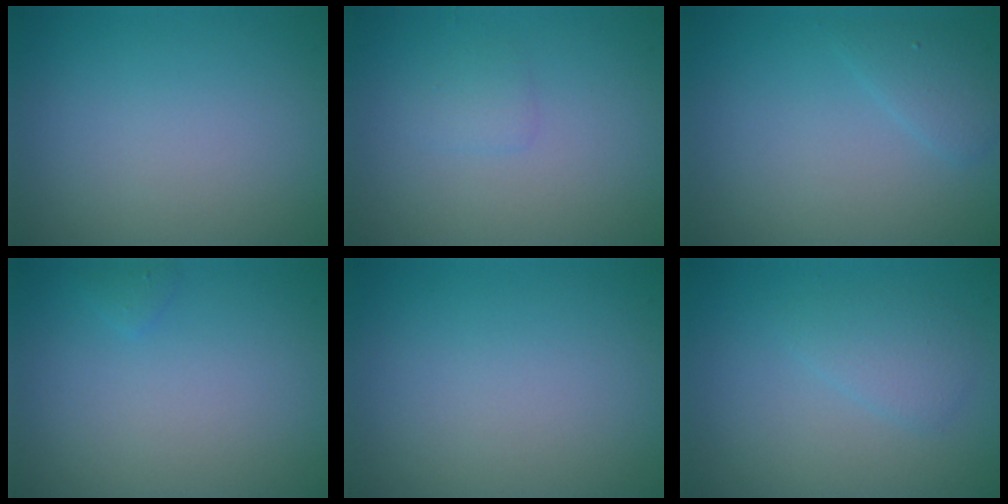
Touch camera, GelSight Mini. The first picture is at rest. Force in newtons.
{"total": 1.0, "press": 1.0, "slide": 0.0}
{"total": 1.5, "press": 1.5, "slide": 0.1}
{"total": 0.6, "press": 0.6, "slide": 0.0}
{"total": 0.0}
{"total": 1.7, "press": 1.7, "slide": 0.1}